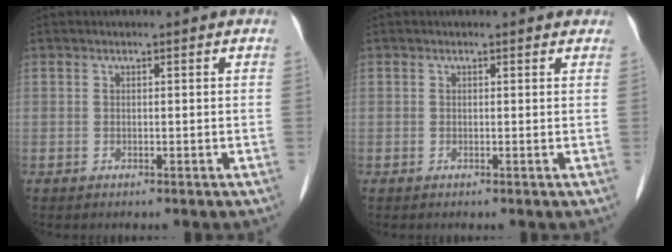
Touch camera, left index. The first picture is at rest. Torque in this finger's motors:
{"motor_torque": [-2.14, 0.00, -1.05, -0.21]}